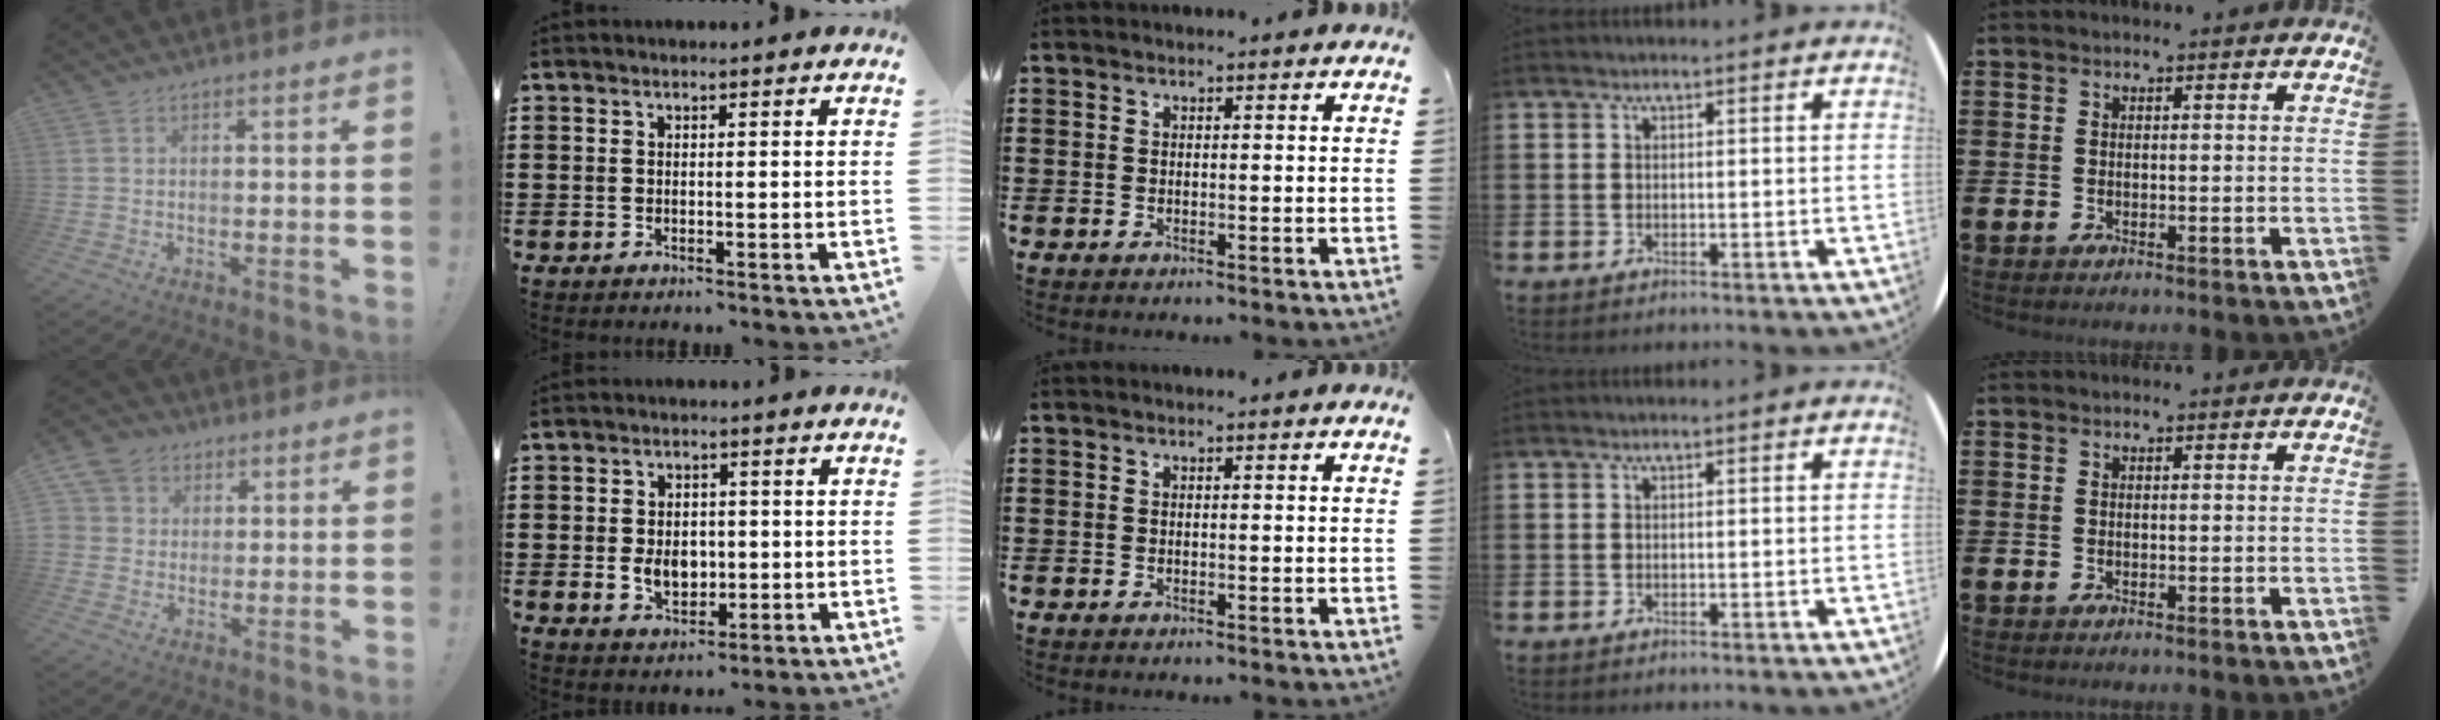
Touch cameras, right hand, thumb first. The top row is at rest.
{"thumb": {"total": 6.3, "force": [1.6, 6.0, 1.3], "torque": [-0.023, -0.004, 0.035]}, "index": {"total": 5.0, "force": [-0.4, 3.8, 3.3], "torque": [-0.052, 0.005, -0.012]}}